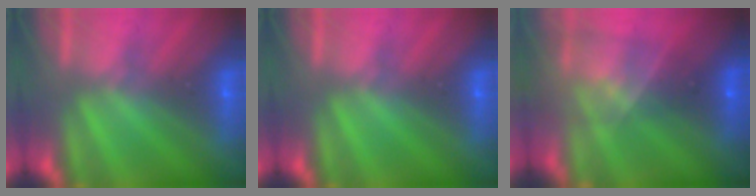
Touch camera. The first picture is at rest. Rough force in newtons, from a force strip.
{"total": 0.0}
{"total": 7.3}